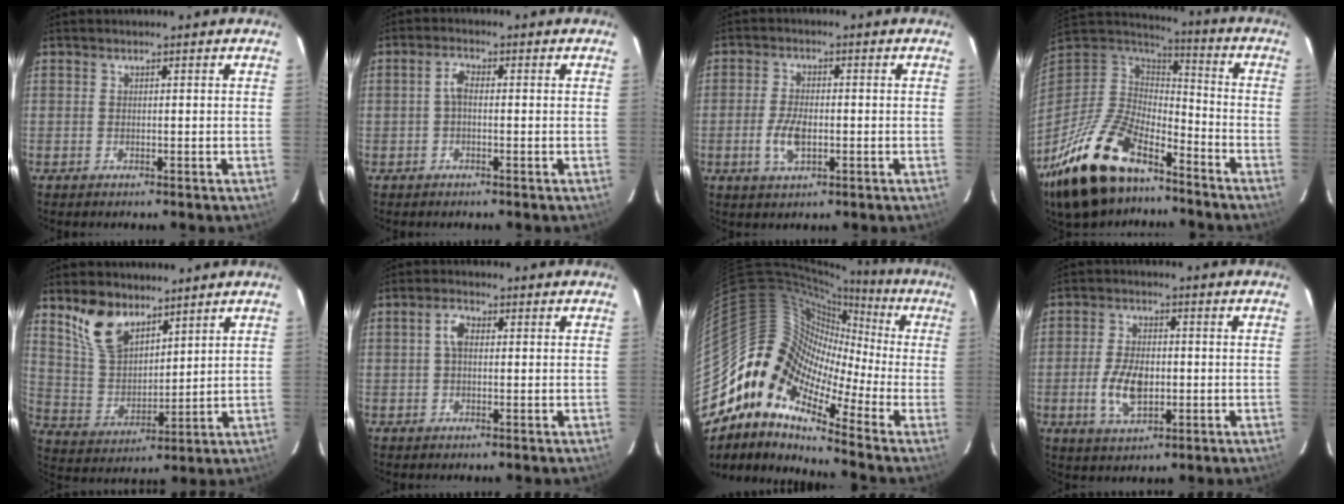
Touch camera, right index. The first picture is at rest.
{"total": 2.2, "force": [-0.4, 1.1, 1.9], "torque": [-0.040, 0.009, -0.007]}
{"total": 5.6, "force": [-1.4, 2.8, 4.6], "torque": [-0.097, -0.003, -0.025]}
{"total": 24.8, "force": [-16.6, 11.6, 14.3], "torque": [-0.305, -0.018, -0.285]}
{"total": 11.2, "force": [7.6, 5.9, 5.8], "torque": [-0.116, 0.015, 0.160]}
{"total": 3.0, "force": [0.3, 1.8, 2.4], "torque": [-0.048, 0.010, 0.007]}
{"total": 11.8, "force": [-4.0, 8.2, 7.6], "torque": [-0.115, 0.013, -0.104]}
{"total": 8.4, "force": [-1.6, 4.7, 6.7], "torque": [-0.136, -0.001, -0.024]}